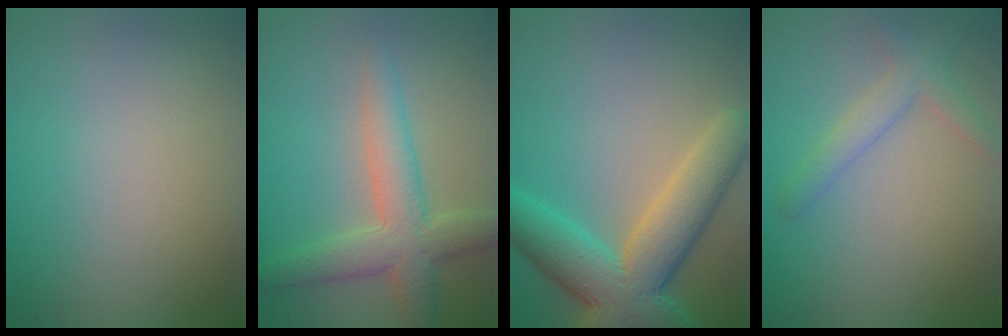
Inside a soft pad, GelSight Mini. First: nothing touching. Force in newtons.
{"total": 5.2, "press": 5.1, "slide": 0.4}
{"total": 9.1, "press": 9.1, "slide": 0.5}
{"total": 2.7, "press": 2.7, "slide": 0.2}